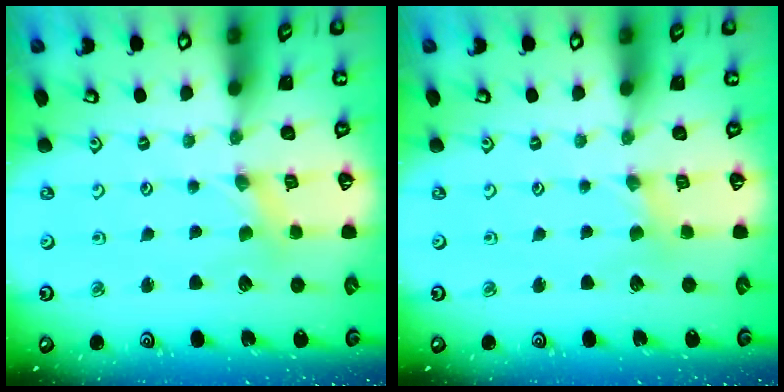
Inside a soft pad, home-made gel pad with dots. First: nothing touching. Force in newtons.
{"total": 1.8, "press": 1.8, "slide": 0.4}